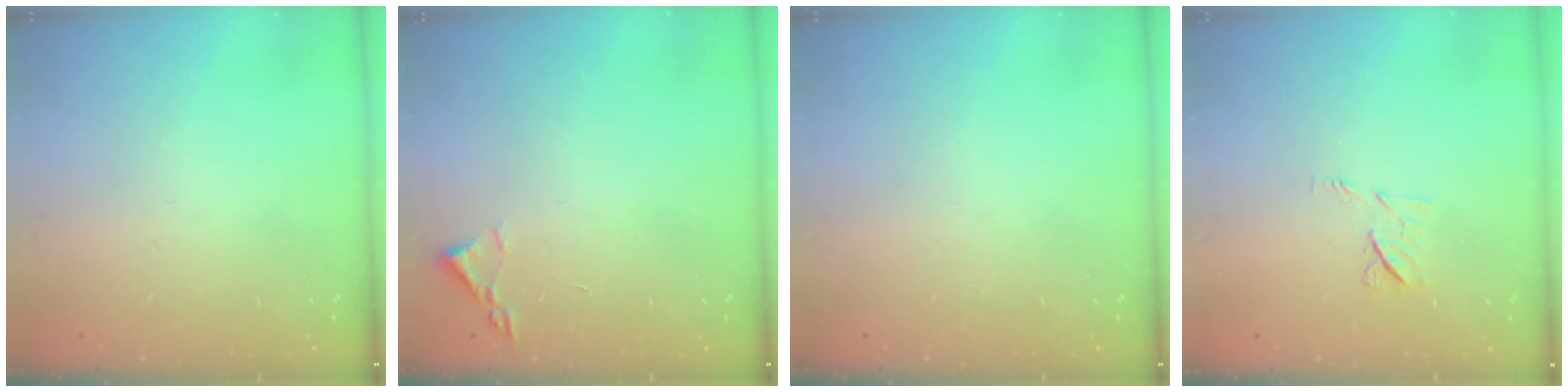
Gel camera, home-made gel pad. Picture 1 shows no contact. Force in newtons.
{"total": 1.8, "press": 1.8, "slide": 0.3}
{"total": 0.0}
{"total": 7.2, "press": 7.0, "slide": 1.4}